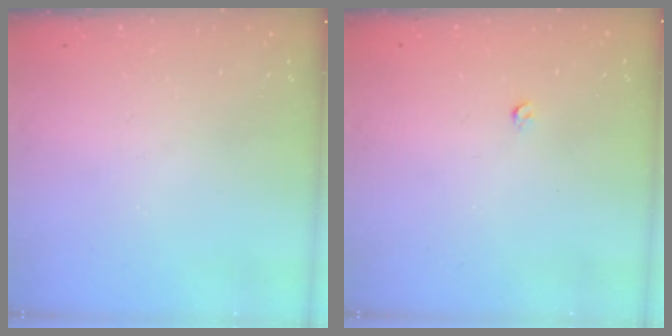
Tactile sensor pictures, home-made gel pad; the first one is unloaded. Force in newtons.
{"total": 2.6, "press": 2.5, "slide": 0.4}